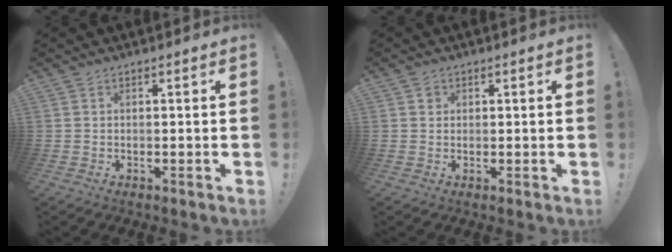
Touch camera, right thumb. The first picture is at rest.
{"total": 1.5, "force": [0.5, 1.4, 0.3], "torque": [0.000, 0.000, 0.009]}